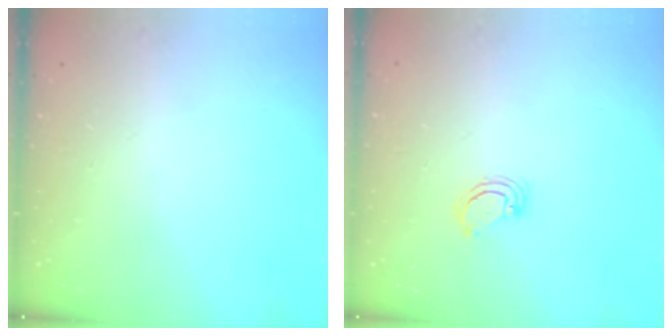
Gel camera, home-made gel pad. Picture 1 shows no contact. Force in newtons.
{"total": 2.9, "press": 2.9, "slide": 0.2}